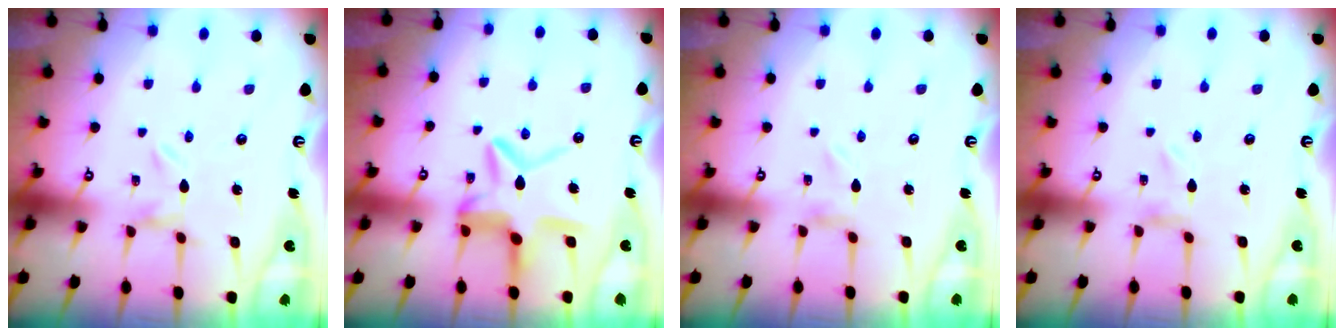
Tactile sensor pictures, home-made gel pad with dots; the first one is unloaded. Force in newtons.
{"total": 12.6, "press": 12.5, "slide": 1.2}
{"total": 0.0}
{"total": 0.0}